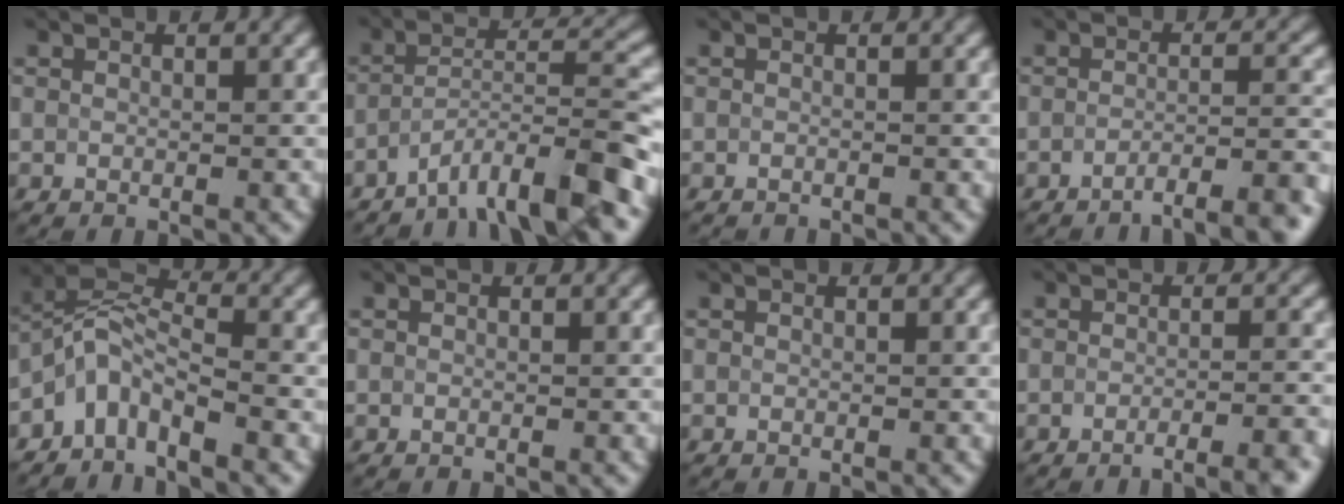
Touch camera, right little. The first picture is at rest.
{"total": 8.5, "force": [-5.7, 1.6, 6.0], "torque": [-0.092, 0.009, -0.100]}
{"total": 0.9, "force": [-0.9, 0.1, 0.0], "torque": [0.001, -0.008, -0.018]}
{"total": 5.7, "force": [-4.0, 1.2, 3.9], "torque": [-0.046, 0.010, -0.059]}
{"total": 4.5, "force": [-3.4, 1.5, 2.5], "torque": [-0.041, 0.011, -0.077]}
{"total": 0.0}
{"total": 0.0}
{"total": 5.3, "force": [-3.5, 1.4, 3.7], "torque": [-0.032, 0.010, -0.047]}